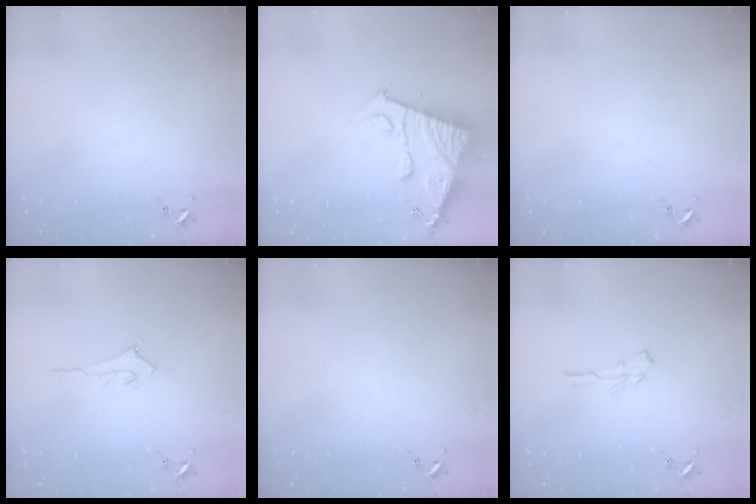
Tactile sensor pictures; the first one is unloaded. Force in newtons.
{"total": 14.1, "press": 14.0, "slide": 1.4}
{"total": 0.0}
{"total": 2.5, "press": 2.5, "slide": 0.2}
{"total": 0.0}
{"total": 3.8, "press": 3.8, "slide": 0.4}